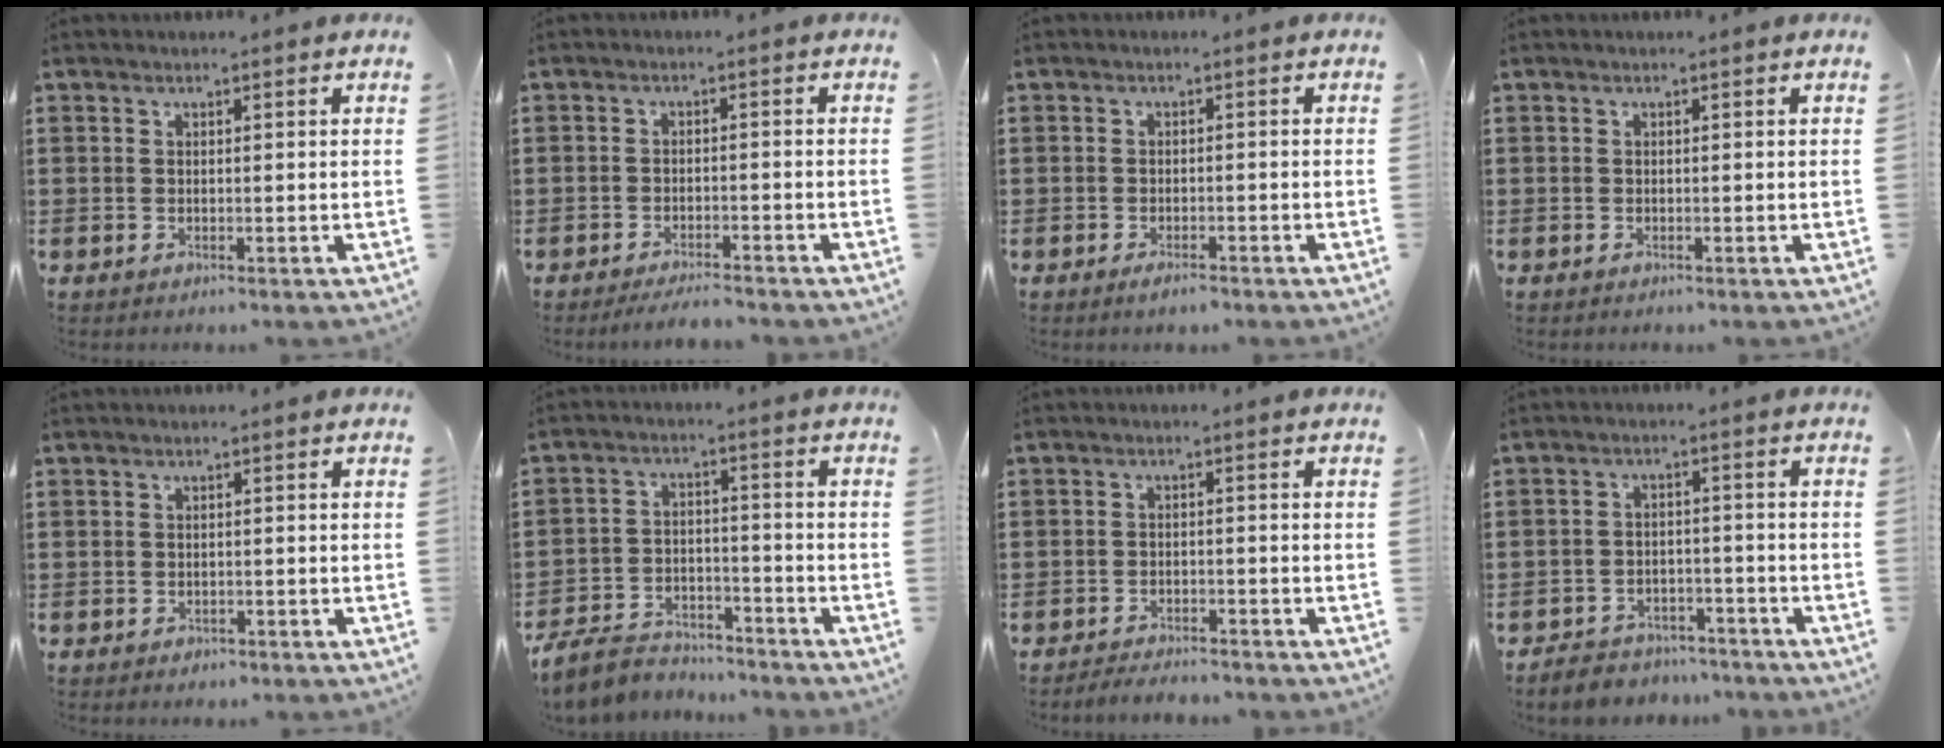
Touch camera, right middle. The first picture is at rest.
{"total": 2.6, "force": [-2.5, 0.1, 0.8], "torque": [-0.014, 0.002, -0.050]}
{"total": 1.5, "force": [-1.2, 0.3, 0.8], "torque": [-0.017, -0.005, -0.021]}
{"total": 0.0}
{"total": 0.6, "force": [-0.6, 0.3, 0.0], "torque": [-0.001, 0.003, -0.014]}
{"total": 5.8, "force": [-5.4, 1.7, 1.3], "torque": [-0.040, 0.004, -0.111]}
{"total": 2.6, "force": [-2.6, 0.2, 0.1], "torque": [-0.008, 0.001, -0.055]}
{"total": 4.0, "force": [-3.8, 1.0, -0.1], "torque": [-0.004, 0.008, -0.082]}